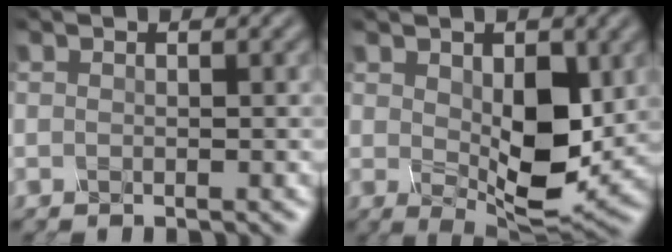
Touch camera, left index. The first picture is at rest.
{"total": 6.8, "force": [0.4, 3.7, 5.7], "torque": [-0.102, -0.010, 0.019]}